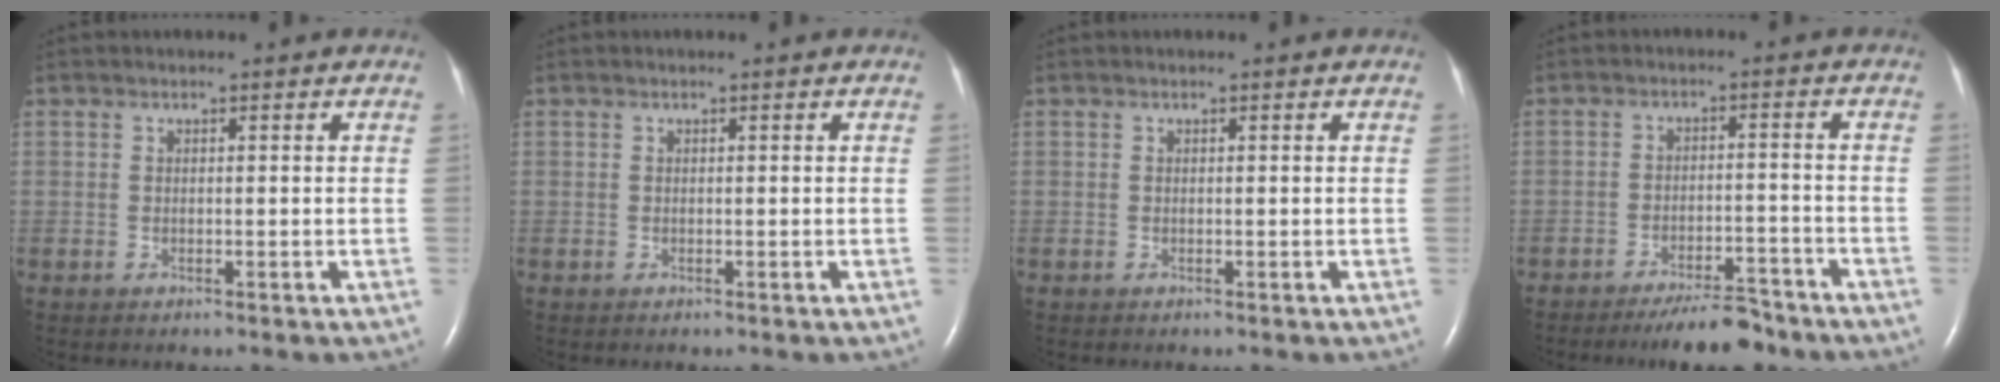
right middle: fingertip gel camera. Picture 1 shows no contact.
{"total": 0.0}
{"total": 0.0}
{"total": 6.7, "force": [-5.8, 1.3, 3.1], "torque": [-0.045, -0.008, -0.096]}